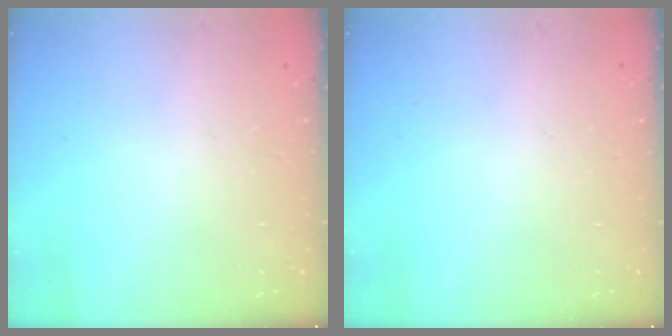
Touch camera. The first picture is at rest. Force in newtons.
{"total": 0.0}